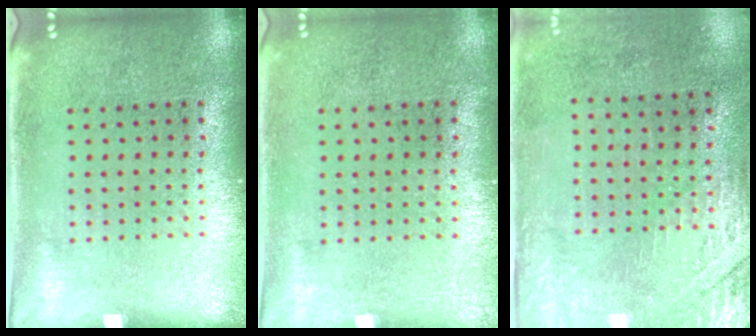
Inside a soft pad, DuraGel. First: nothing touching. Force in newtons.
{"total": 0.0}
{"total": 2.7, "press": 2.3, "slide": 1.4}